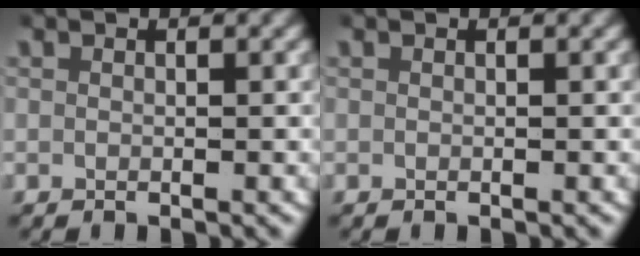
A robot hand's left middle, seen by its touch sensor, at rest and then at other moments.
{"total": 0.0}